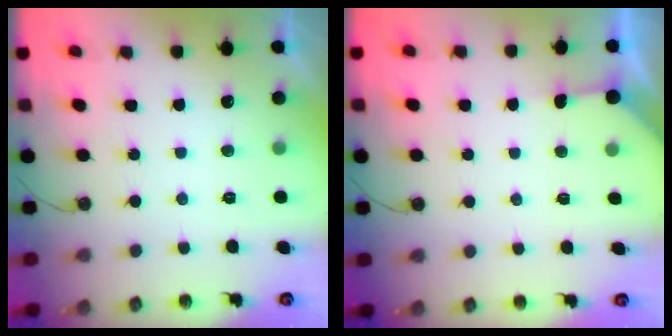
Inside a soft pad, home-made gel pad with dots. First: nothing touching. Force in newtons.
{"total": 3.5, "press": 3.5, "slide": 0.3}